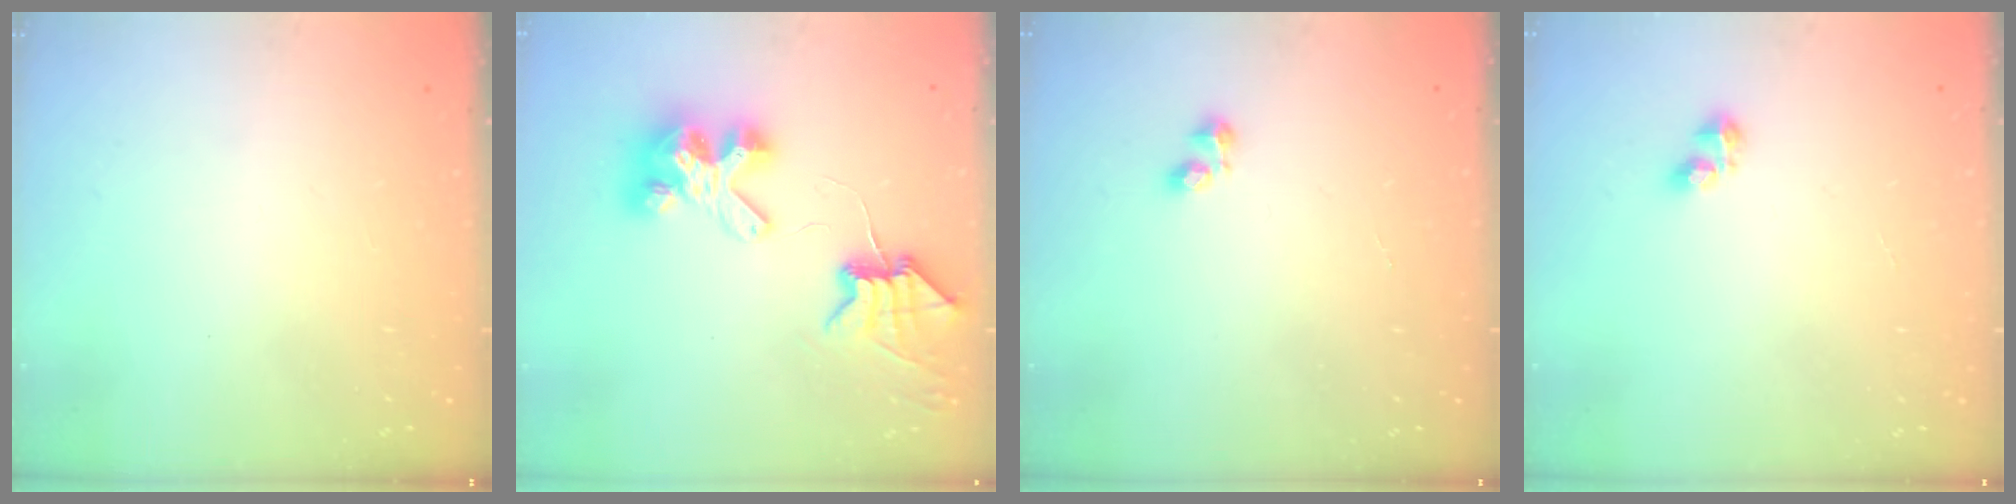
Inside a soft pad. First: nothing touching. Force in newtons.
{"total": 8.3, "press": 8.2, "slide": 0.7}
{"total": 2.2, "press": 2.1, "slide": 0.7}
{"total": 2.5, "press": 2.5, "slide": 0.5}